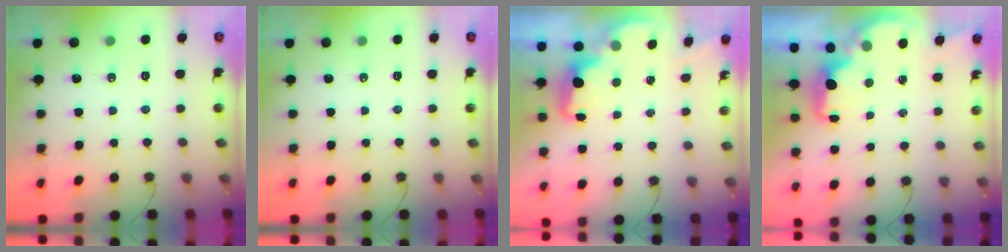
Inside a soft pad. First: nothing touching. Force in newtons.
{"total": 0.0}
{"total": 2.6, "press": 2.5, "slide": 0.5}
{"total": 2.3, "press": 2.1, "slide": 0.8}